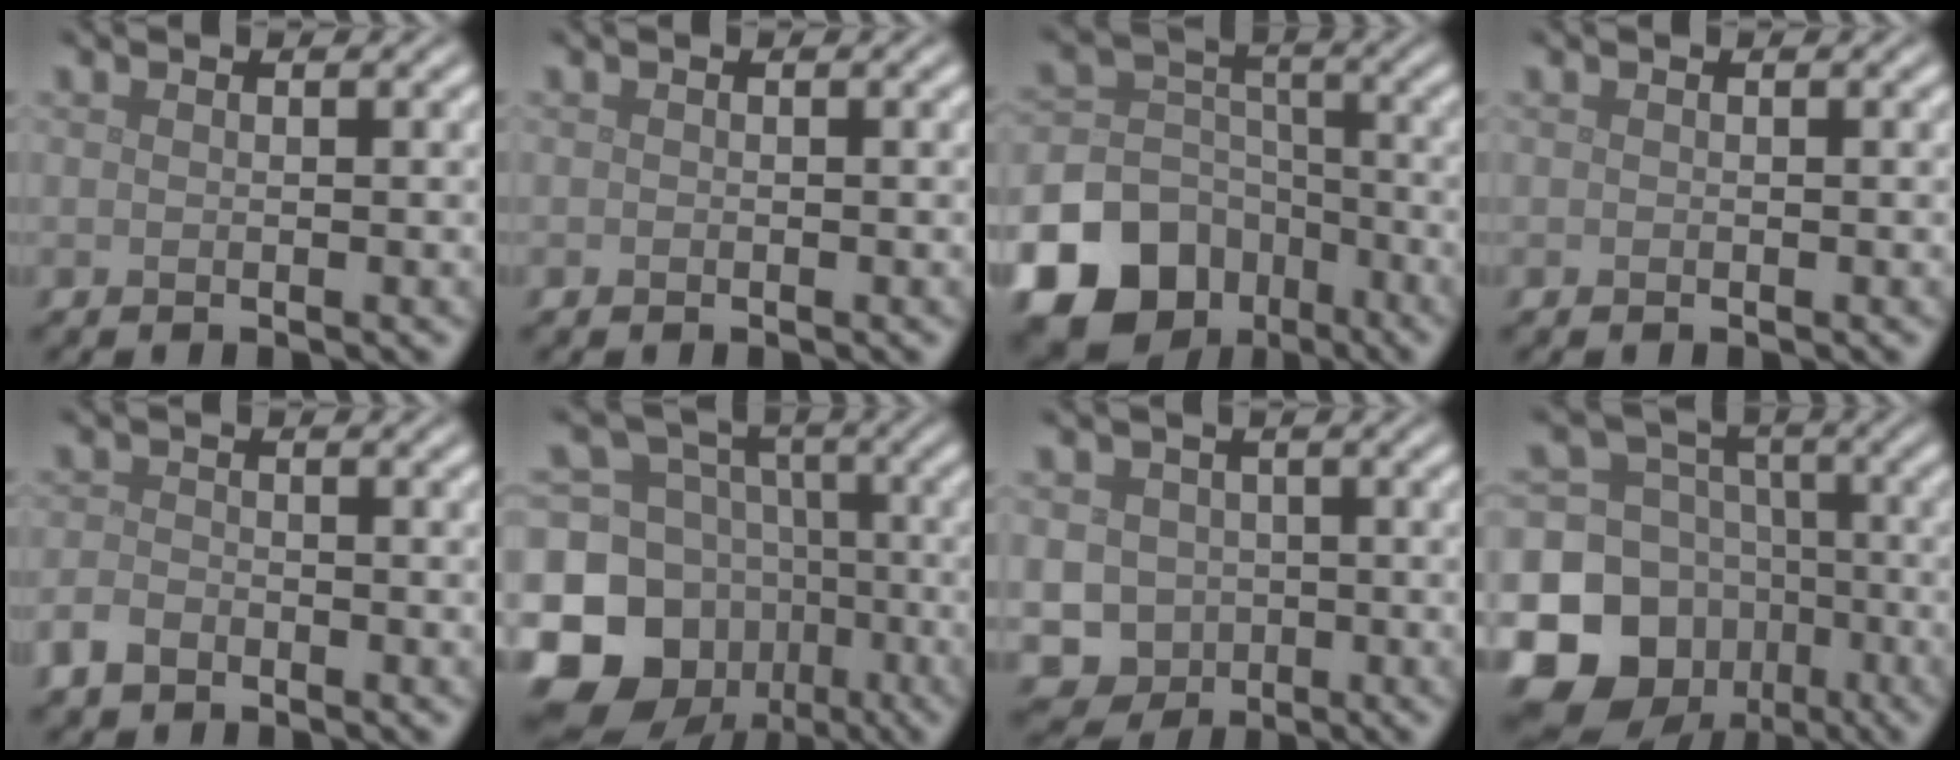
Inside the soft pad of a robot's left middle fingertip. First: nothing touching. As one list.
[{"total": 0.0}, {"total": 18.6, "force": [-10.7, 14.3, 5.1], "torque": [-0.126, -0.067, -0.188]}, {"total": 0.0}, {"total": 2.0, "force": [-1.5, 1.1, 0.8], "torque": [-0.016, 0.000, -0.036]}, {"total": 15.6, "force": [-6.0, 13.2, 5.7], "torque": [-0.153, -0.015, -0.112]}, {"total": 7.9, "force": [-2.0, 7.4, 2.1], "torque": [-0.034, -0.006, -0.062]}, {"total": 16.8, "force": [-6.7, 14.6, 4.8], "torque": [-0.130, -0.033, -0.120]}]